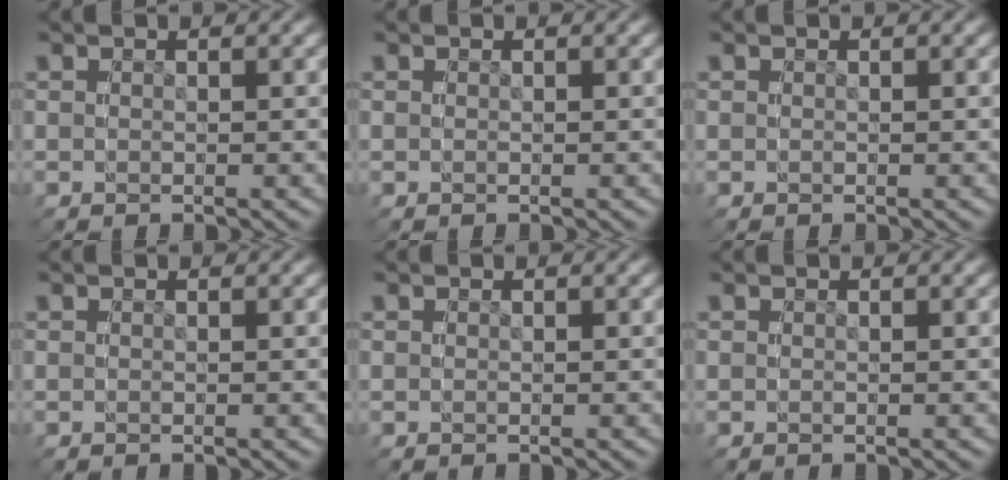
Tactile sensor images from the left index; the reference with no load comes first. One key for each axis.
{"total": 0.0}
{"total": 0.0}
{"total": 0.0}
{"total": 0.0}
{"total": 0.0}